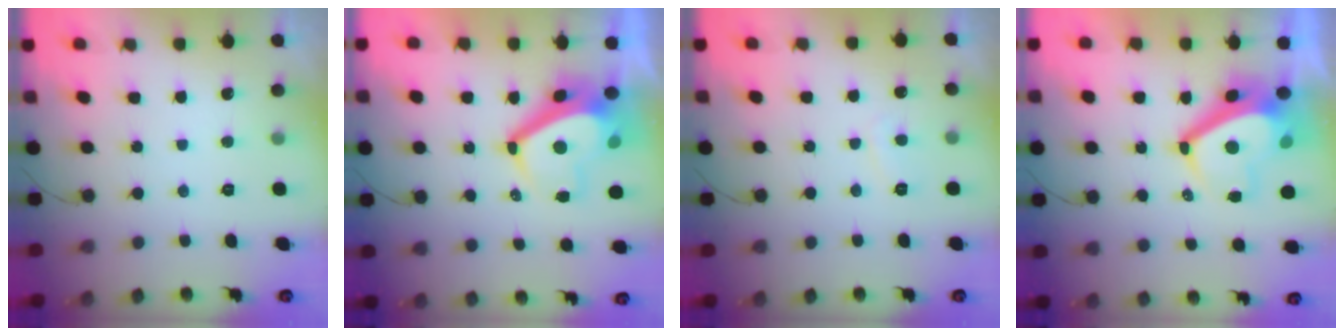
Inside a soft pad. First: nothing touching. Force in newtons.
{"total": 8.9, "press": 8.8, "slide": 1.1}
{"total": 2.0, "press": 1.9, "slide": 0.5}
{"total": 8.9, "press": 8.8, "slide": 1.1}